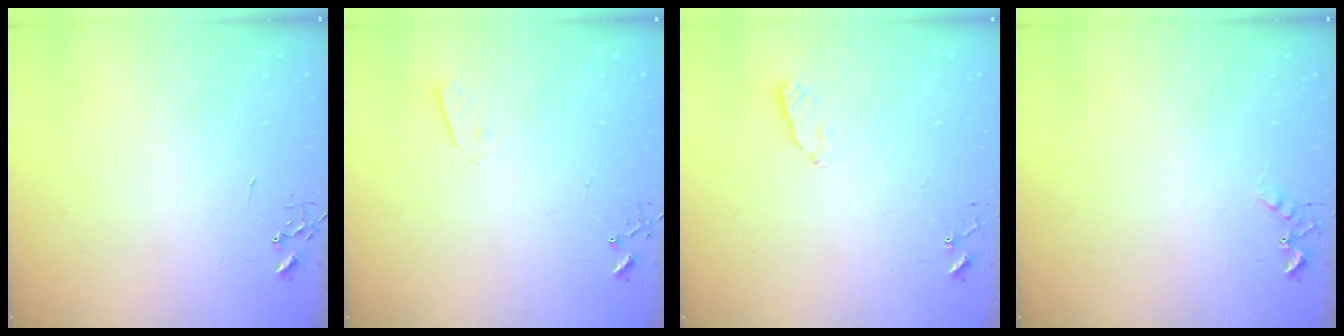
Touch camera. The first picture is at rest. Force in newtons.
{"total": 2.5, "press": 2.5, "slide": 0.4}
{"total": 3.8, "press": 3.8, "slide": 0.6}
{"total": 5.2, "press": 5.1, "slide": 0.9}